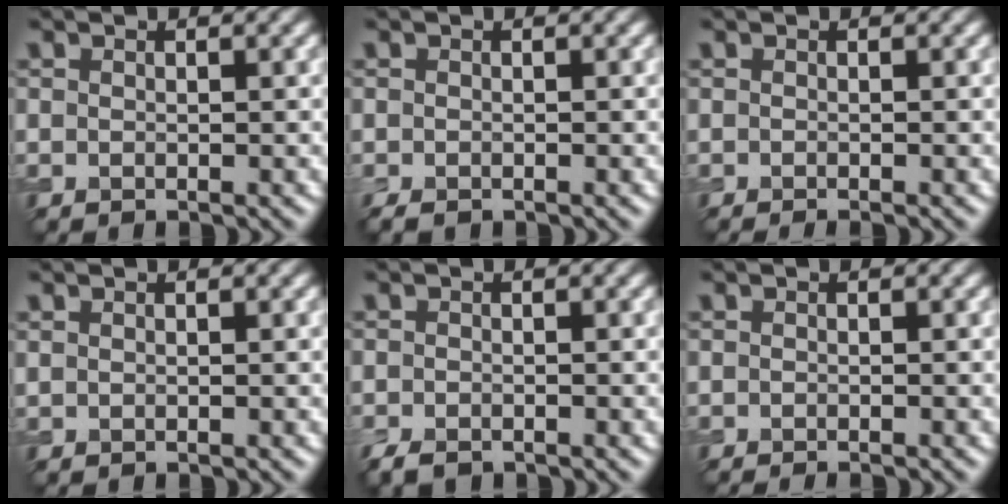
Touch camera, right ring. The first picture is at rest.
{"total": 0.9, "force": [-0.8, 0.4, 0.3], "torque": [-0.006, -0.005, -0.015]}
{"total": 0.9, "force": [-0.6, 0.2, 0.6], "torque": [-0.004, -0.005, -0.012]}
{"total": 0.0}
{"total": 1.6, "force": [-1.3, 0.7, 0.7], "torque": [-0.014, -0.005, -0.026]}
{"total": 1.0, "force": [-0.8, 0.2, 0.6], "torque": [0.000, -0.004, -0.013]}